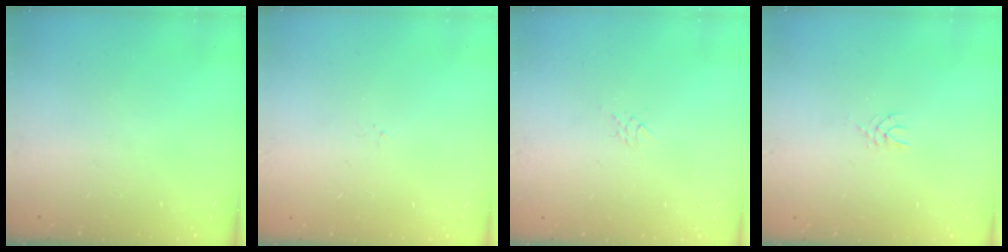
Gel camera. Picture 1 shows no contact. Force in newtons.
{"total": 0.0}
{"total": 2.2, "press": 2.2, "slide": 0.4}
{"total": 2.5, "press": 2.4, "slide": 0.4}